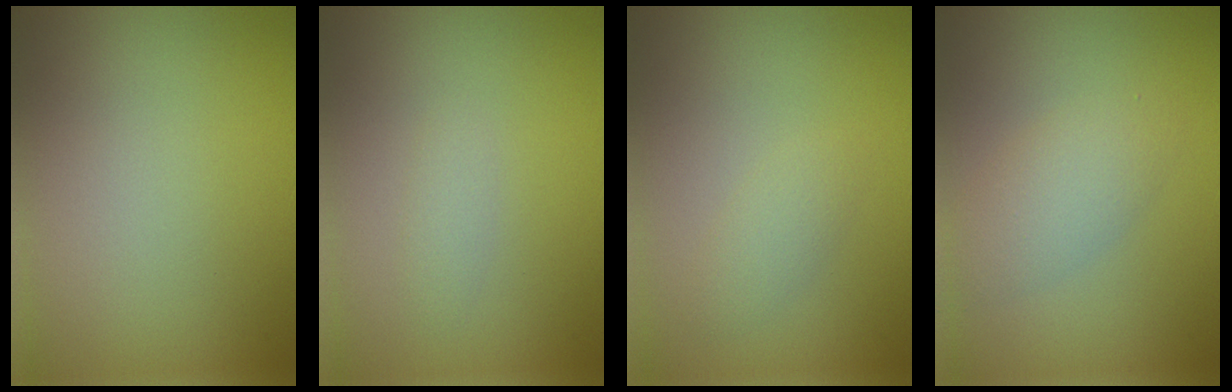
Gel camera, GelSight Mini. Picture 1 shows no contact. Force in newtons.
{"total": 0.9, "press": 0.9, "slide": 0.0}
{"total": 1.4, "press": 1.4, "slide": 0.1}
{"total": 2.7, "press": 2.7, "slide": 0.1}